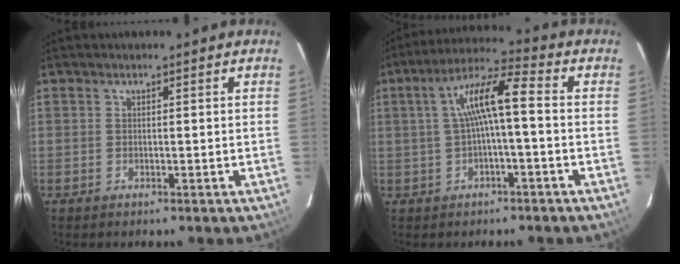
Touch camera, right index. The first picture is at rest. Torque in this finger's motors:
{"motor_torque": [0.64, -0.32, 0.59, 0.17]}